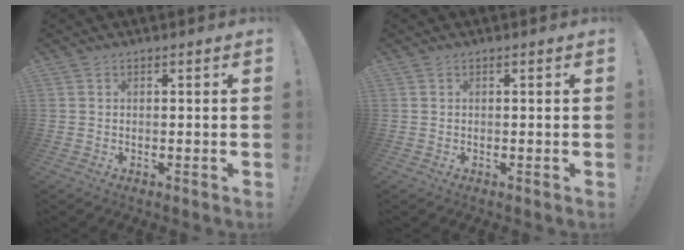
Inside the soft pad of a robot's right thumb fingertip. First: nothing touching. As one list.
[{"total": 0.0}]